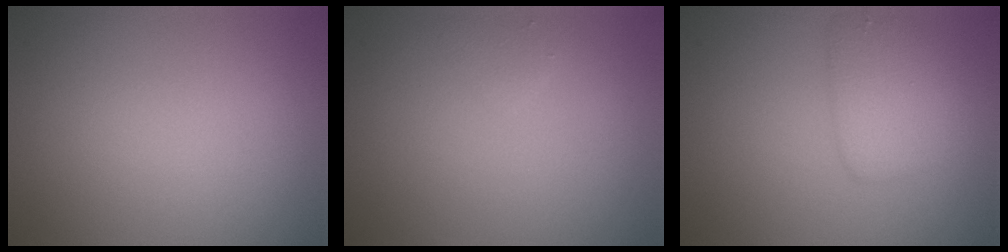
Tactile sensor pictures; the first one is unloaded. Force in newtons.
{"total": 0.7, "press": 0.7, "slide": 0.0}
{"total": 3.0, "press": 3.0, "slide": 0.2}